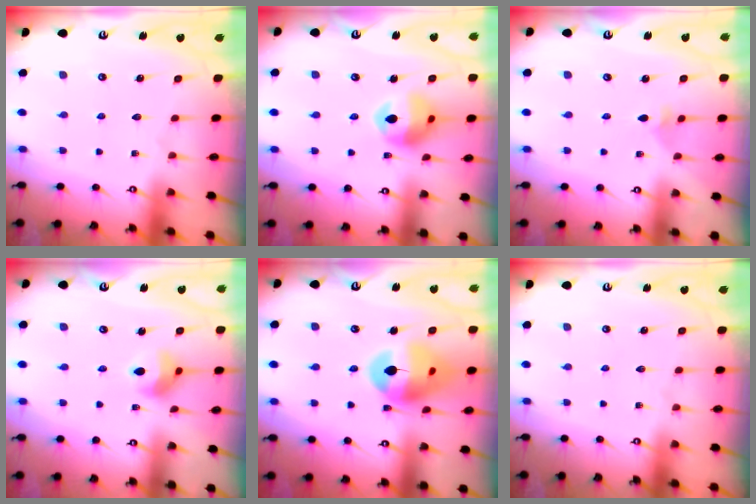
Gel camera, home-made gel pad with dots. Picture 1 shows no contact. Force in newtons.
{"total": 13.1, "press": 13.0, "slide": 1.6}
{"total": 2.2, "press": 2.1, "slide": 0.6}
{"total": 8.7, "press": 8.6, "slide": 1.2}
{"total": 15.8, "press": 15.7, "slide": 1.8}
{"total": 0.0}